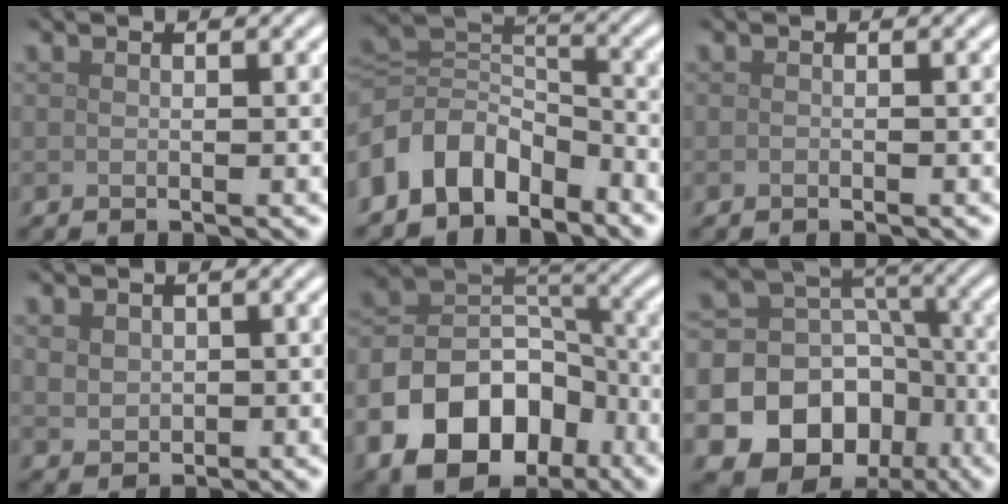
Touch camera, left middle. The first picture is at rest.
{"total": 7.5, "force": [-4.4, 4.8, 3.6], "torque": [-0.053, 0.005, -0.096]}
{"total": 0.0}
{"total": 1.8, "force": [0.4, 1.5, 0.8], "torque": [-0.017, -0.005, 0.012]}
{"total": 11.1, "force": [-5.6, 7.5, 6.1], "torque": [-0.109, 0.002, -0.104]}
{"total": 18.3, "force": [-8.5, 15.1, 5.8], "torque": [-0.111, -0.035, -0.133]}